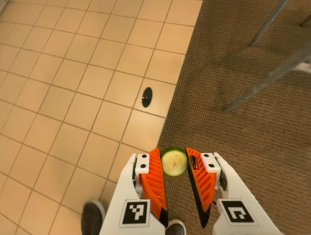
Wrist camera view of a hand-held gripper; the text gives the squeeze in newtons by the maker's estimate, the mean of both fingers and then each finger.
{"total": 7.9, "left": 7.4, "right": 8.3}